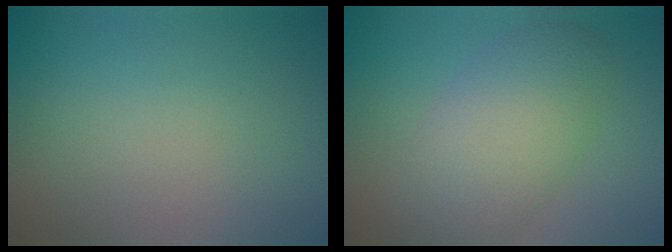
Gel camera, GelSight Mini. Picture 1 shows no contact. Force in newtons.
{"total": 6.5, "press": 6.4, "slide": 0.6}